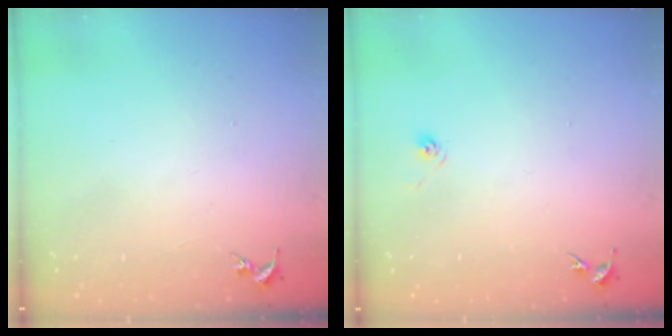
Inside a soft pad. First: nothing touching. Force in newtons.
{"total": 3.2, "press": 2.6, "slide": 1.8}